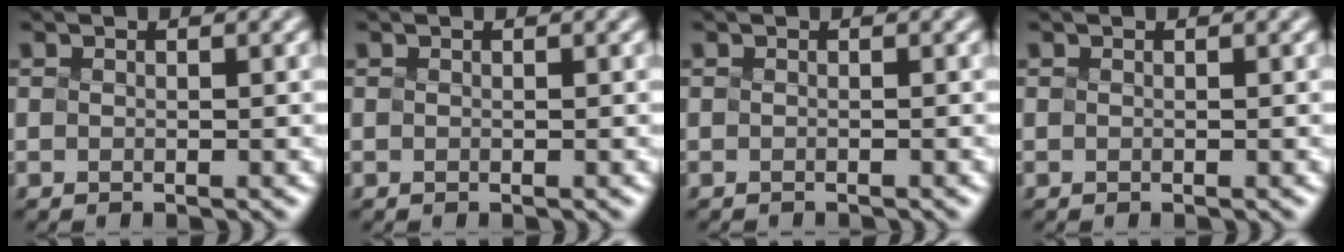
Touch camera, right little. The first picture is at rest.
{"total": 0.0}
{"total": 0.8, "force": [-0.8, -0.1, 0.0], "torque": [-0.001, -0.004, -0.011]}
{"total": 0.0}